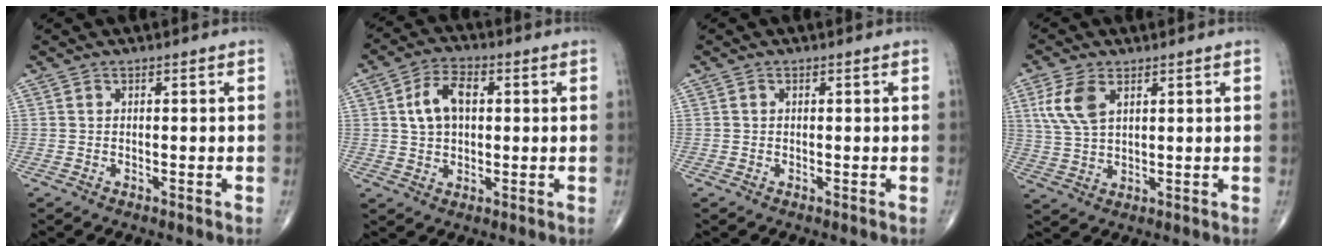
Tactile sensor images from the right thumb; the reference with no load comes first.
{"total": 8.1, "force": [1.5, 5.1, 6.1], "torque": [-0.100, 0.011, 0.025]}
{"total": 0.0}
{"total": 7.5, "force": [3.0, 4.0, 5.5], "torque": [-0.122, -0.001, 0.065]}